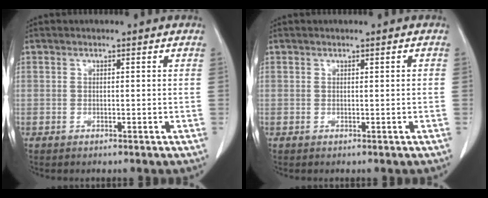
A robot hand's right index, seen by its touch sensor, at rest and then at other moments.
{"total": 0.0}